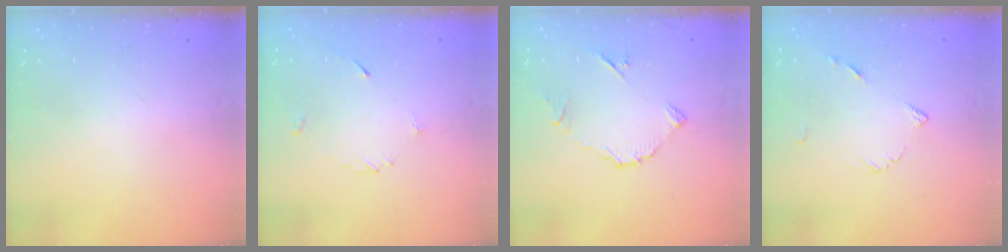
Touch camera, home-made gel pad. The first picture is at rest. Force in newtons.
{"total": 3.8, "press": 3.8, "slide": 0.4}
{"total": 7.4, "press": 7.4, "slide": 0.3}
{"total": 5.7, "press": 5.6, "slide": 0.7}